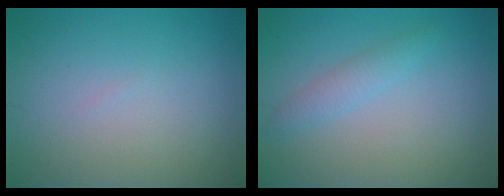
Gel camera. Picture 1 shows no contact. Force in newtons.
{"total": 1.7, "press": 1.7, "slide": 0.1}